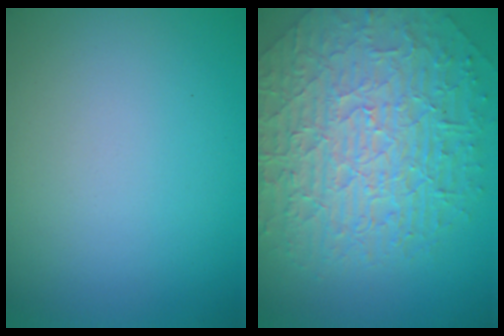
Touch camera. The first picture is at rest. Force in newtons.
{"total": 10.0, "press": 6.7, "slide": 7.4}